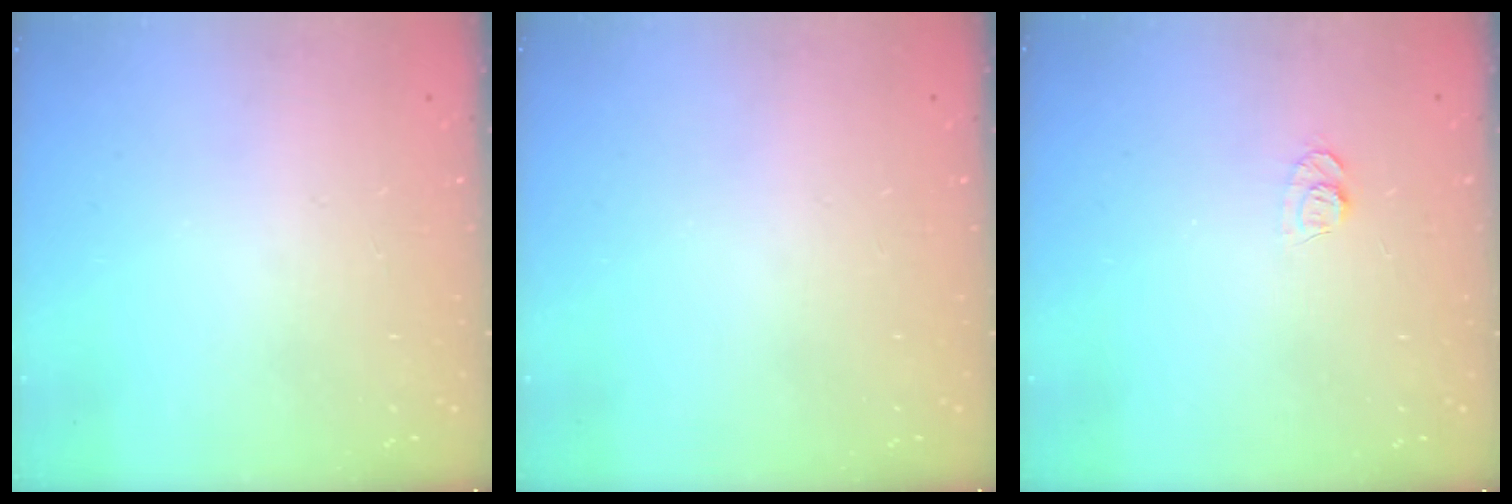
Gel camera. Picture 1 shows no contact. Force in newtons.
{"total": 0.0}
{"total": 6.4, "press": 6.4, "slide": 0.6}